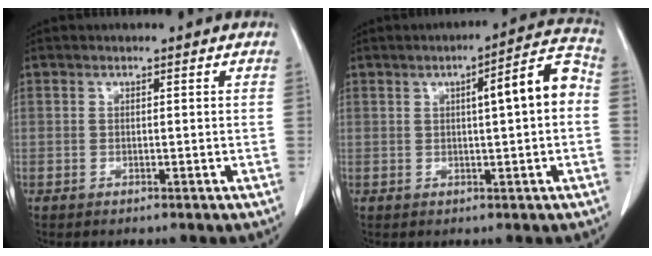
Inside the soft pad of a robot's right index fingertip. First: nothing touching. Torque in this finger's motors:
{"motor_torque": [0.69, -0.12, 0.34, 0.07]}